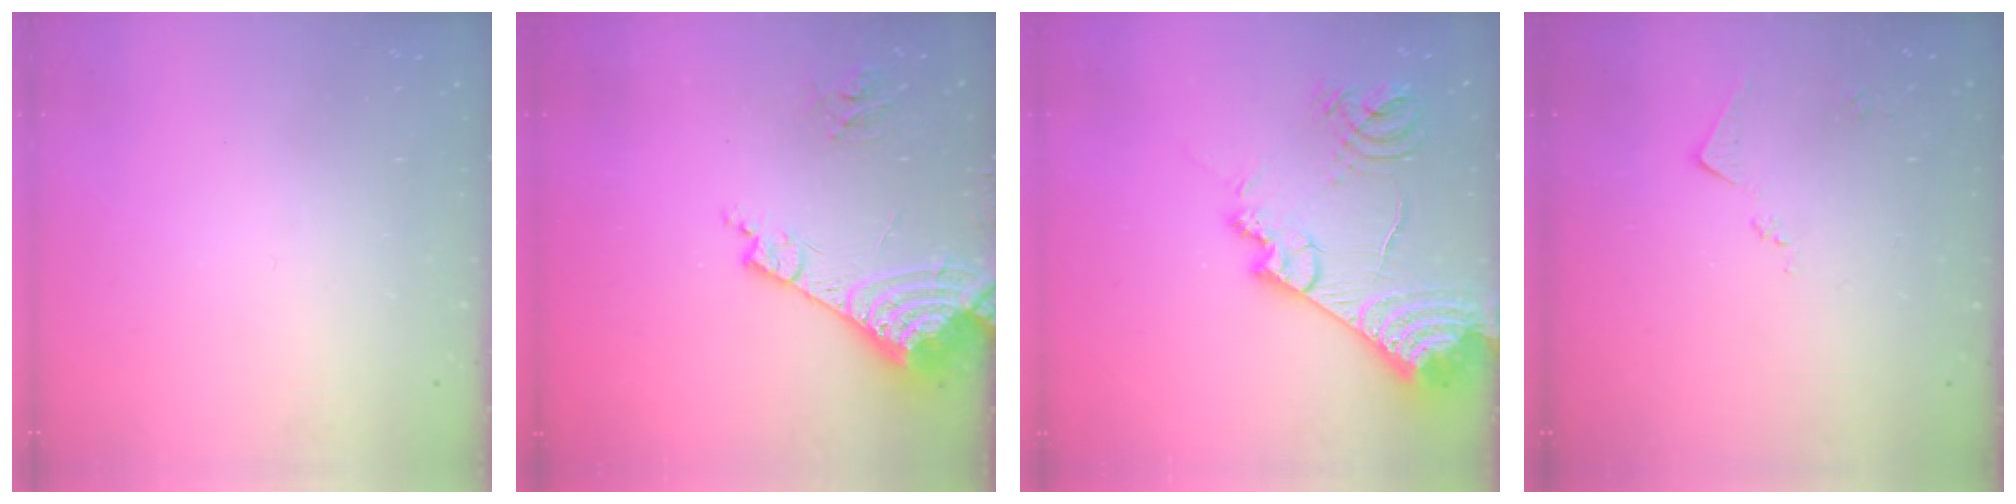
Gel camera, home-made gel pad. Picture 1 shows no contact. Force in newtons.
{"total": 13.2, "press": 13.1, "slide": 1.7}
{"total": 20.1, "press": 20.0, "slide": 2.1}
{"total": 6.4, "press": 6.4, "slide": 0.8}